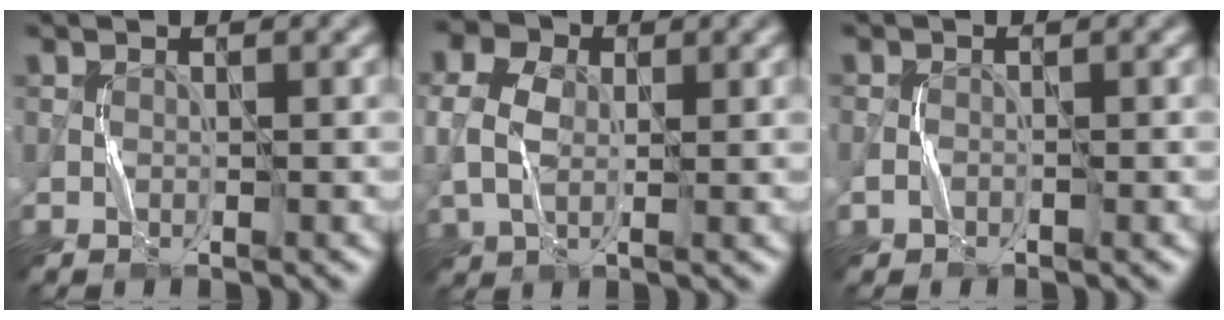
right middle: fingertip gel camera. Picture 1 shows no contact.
{"total": 5.4, "force": [0.9, 3.8, 3.7], "torque": [-0.097, 0.014, 0.015]}
{"total": 1.0, "force": [-0.5, 0.6, 0.6], "torque": [-0.013, 0.004, -0.011]}